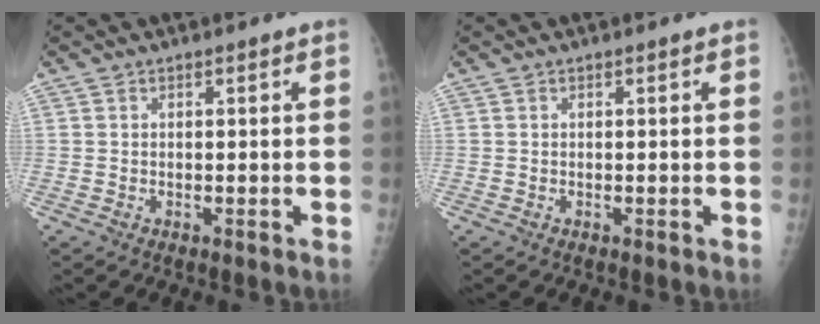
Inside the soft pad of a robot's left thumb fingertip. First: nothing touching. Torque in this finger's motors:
{"motor_torque": [0.00, 0.00, -0.06, -0.06, 0.00]}